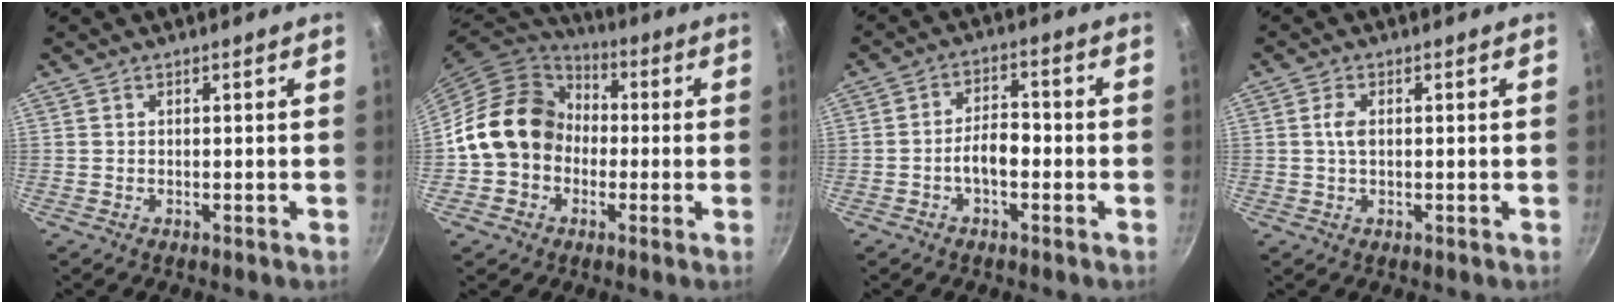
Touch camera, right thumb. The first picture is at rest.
{"total": 15.3, "force": [-0.7, 13.0, 8.1], "torque": [-0.101, 0.040, -0.022]}
{"total": 5.7, "force": [-1.8, 3.1, 4.4], "torque": [-0.059, 0.029, -0.035]}
{"total": 2.6, "force": [0.3, 1.4, 2.1], "torque": [-0.044, 0.004, 0.004]}